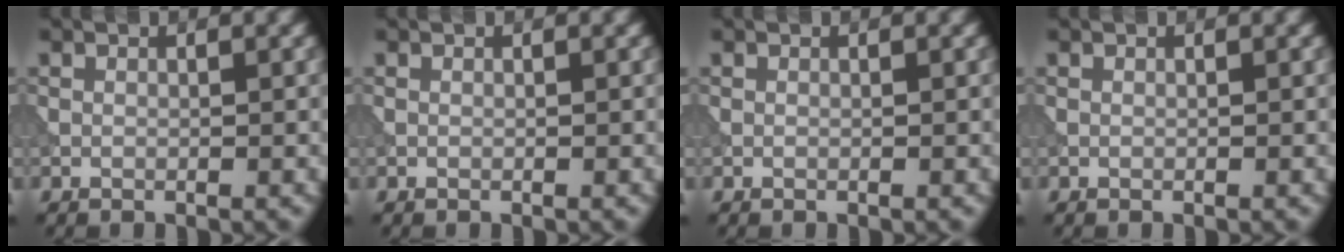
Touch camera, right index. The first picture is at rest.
{"total": 0.0}
{"total": 0.0}
{"total": 0.0}